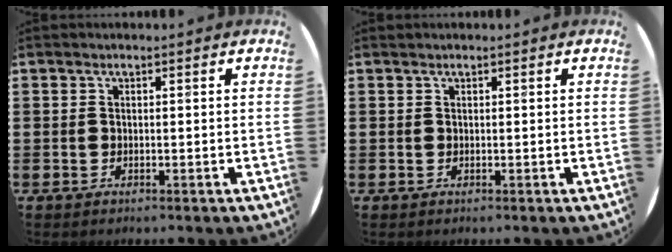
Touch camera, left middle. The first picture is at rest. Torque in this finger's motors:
{"motor_torque": [-0.04, 0.04, -0.01, 0.01]}